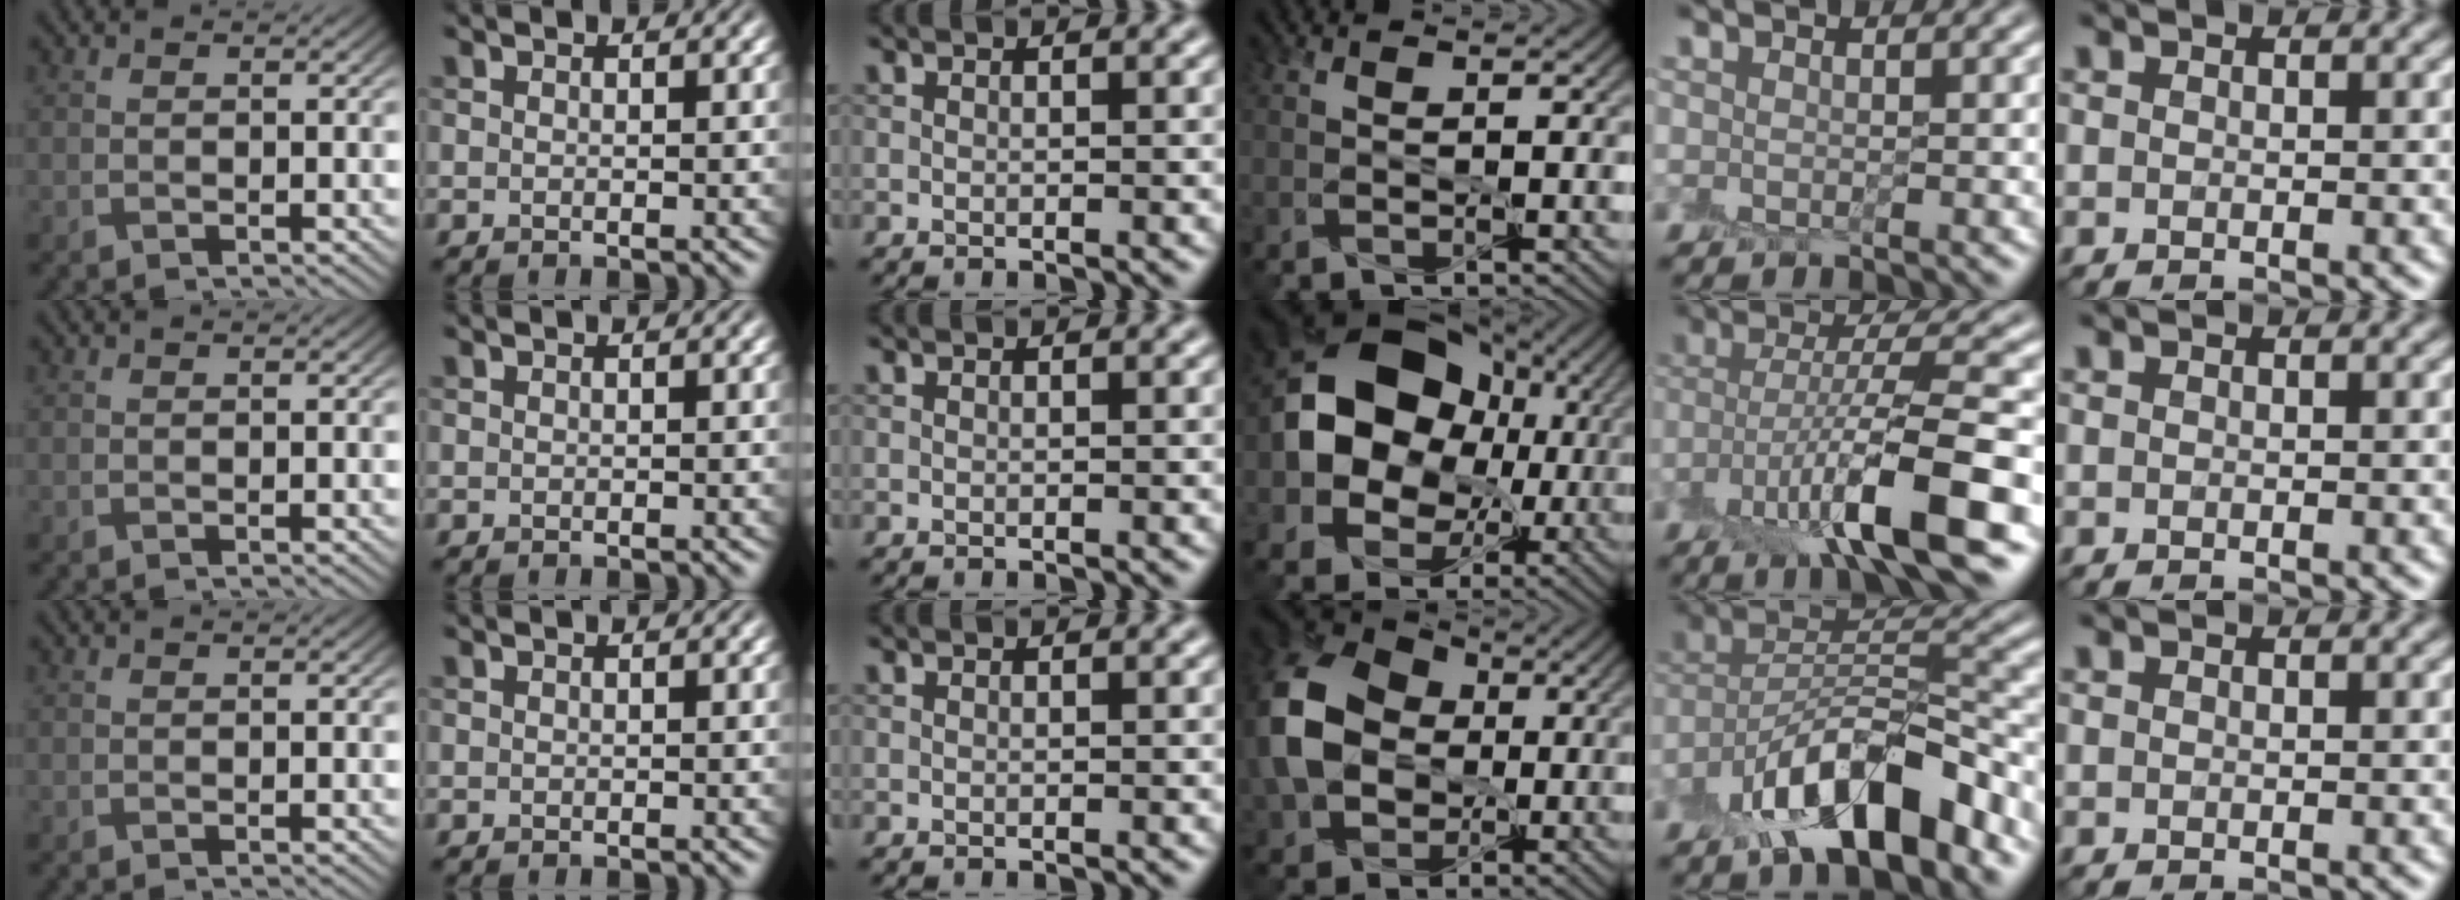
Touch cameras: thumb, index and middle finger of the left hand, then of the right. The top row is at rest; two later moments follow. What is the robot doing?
{"motion": "peel", "object": "postage stamp"}